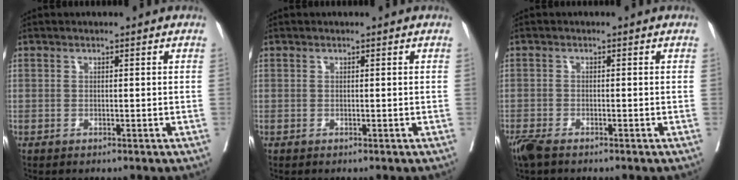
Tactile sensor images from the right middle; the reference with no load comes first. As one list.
[{"total": 0.0}, {"total": 3.4, "force": [-2.6, 1.0, 2.0], "torque": [-0.045, -0.011, -0.048]}]